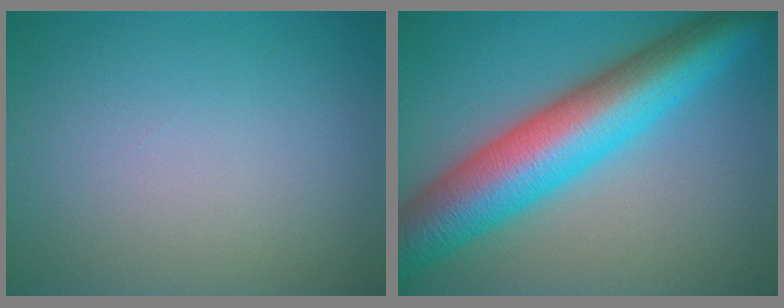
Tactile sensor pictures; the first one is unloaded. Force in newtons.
{"total": 11.5, "press": 11.5, "slide": 0.2}